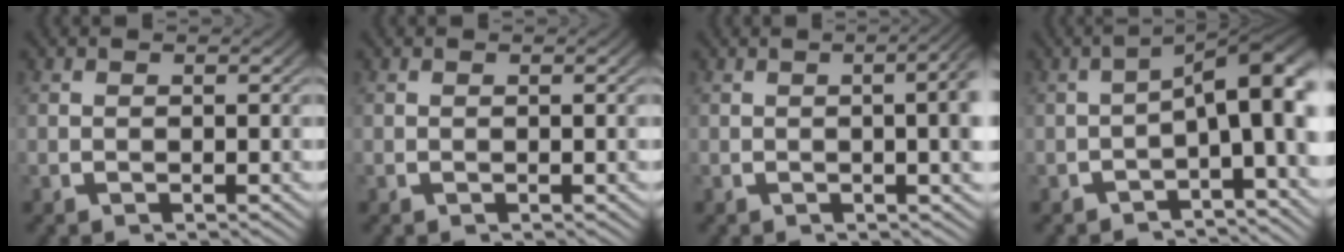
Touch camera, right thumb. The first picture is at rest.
{"total": 0.0}
{"total": 6.2, "force": [1.1, 2.5, 5.5], "torque": [-0.044, 0.022, 0.004]}
{"total": 8.3, "force": [-1.0, 4.1, 7.2], "torque": [-0.100, -0.012, -0.010]}